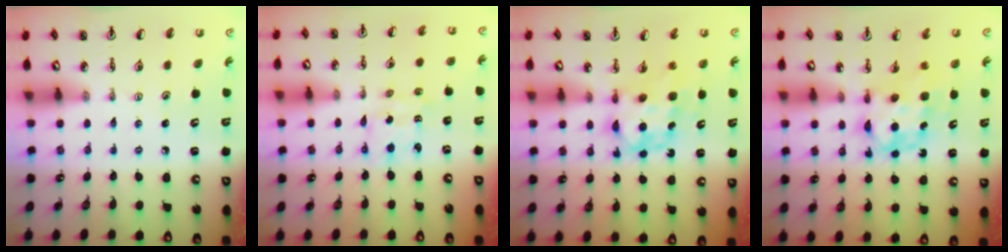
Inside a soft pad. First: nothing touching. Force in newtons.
{"total": 2.3, "press": 2.3, "slide": 0.1}
{"total": 6.7, "press": 6.7, "slide": 0.6}
{"total": 6.7, "press": 6.7, "slide": 0.6}